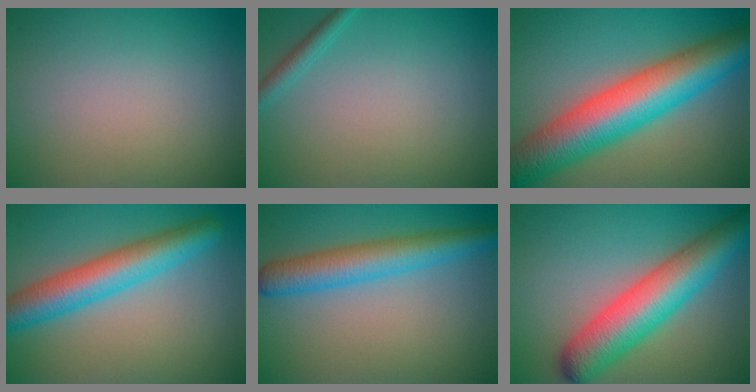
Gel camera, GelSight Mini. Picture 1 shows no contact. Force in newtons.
{"total": 1.4, "press": 1.4, "slide": 0.1}
{"total": 11.4, "press": 11.4, "slide": 0.3}
{"total": 6.2, "press": 6.2, "slide": 0.3}
{"total": 5.0, "press": 5.0, "slide": 0.2}
{"total": 8.5, "press": 8.5, "slide": 0.3}